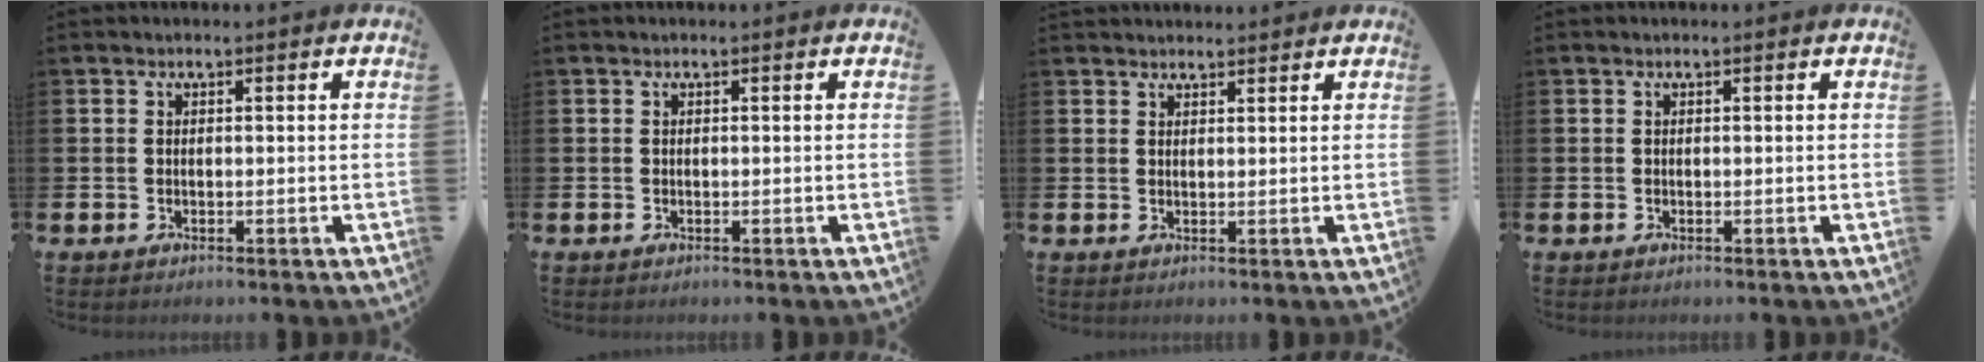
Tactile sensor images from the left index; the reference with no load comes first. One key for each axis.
{"total": 0.0}
{"total": 1.9, "fx": 1.8, "fy": 0.4, "fz": -0.1, "tx": 0.005, "ty": -0.006, "tz": 0.033}
{"total": 0.0}